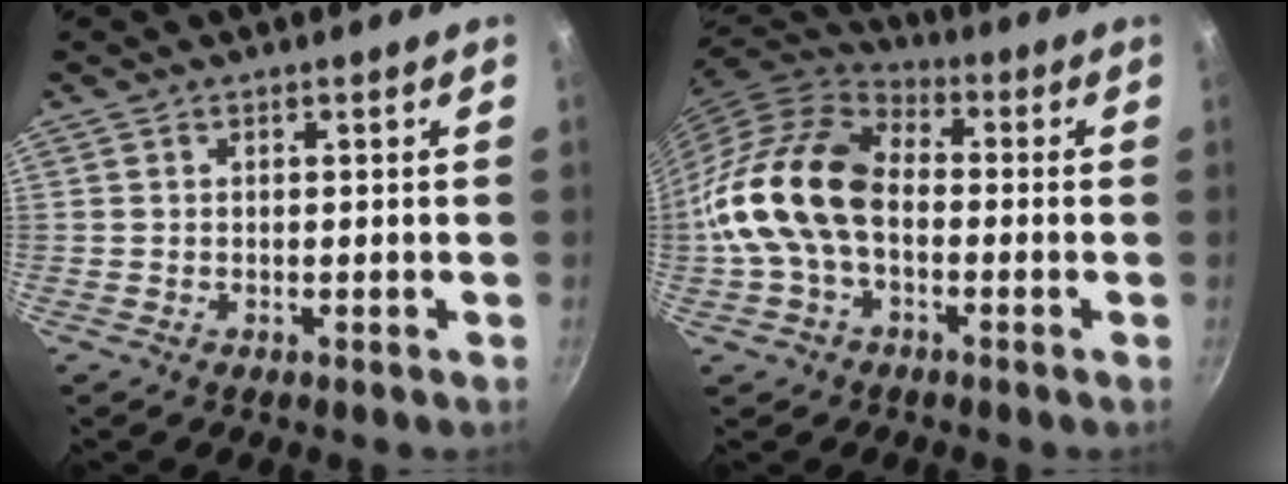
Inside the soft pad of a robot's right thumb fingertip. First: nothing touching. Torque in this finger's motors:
{"motor_torque": [1.67, 3.34, 1.95, -0.82, 0.52]}